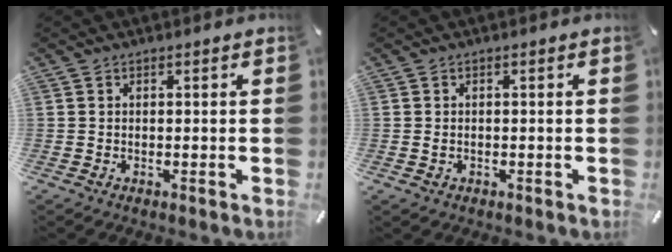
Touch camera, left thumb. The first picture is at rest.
{"total": 1.0, "force": [-0.4, 0.8, 0.6], "torque": [-0.014, 0.001, -0.007]}